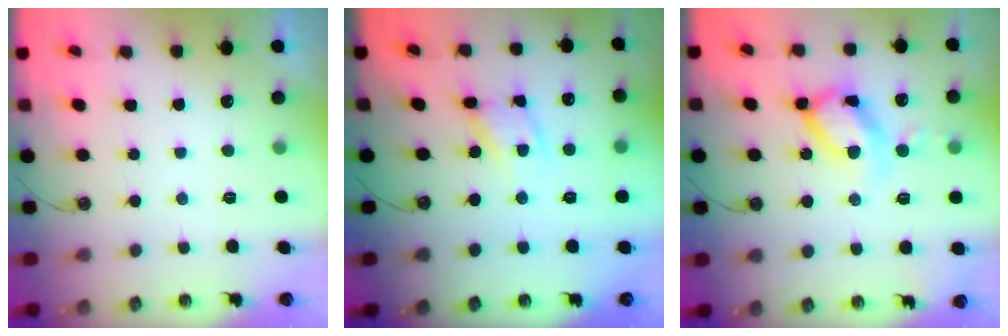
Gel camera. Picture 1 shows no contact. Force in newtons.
{"total": 10.5, "press": 10.5, "slide": 0.8}
{"total": 14.6, "press": 14.5, "slide": 1.3}